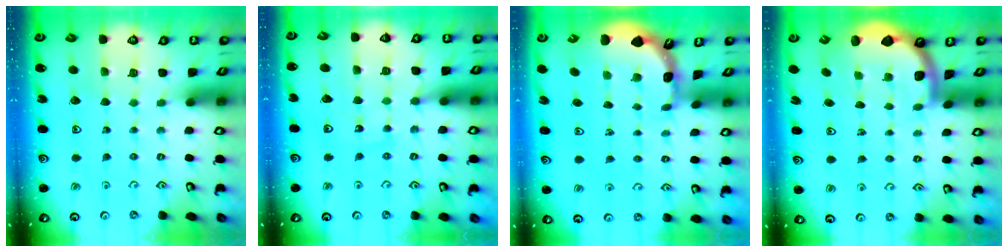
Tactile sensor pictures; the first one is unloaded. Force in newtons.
{"total": 12.2, "press": 11.7, "slide": 3.4}
{"total": 1.6, "press": 1.6, "slide": 0.1}
{"total": 1.9, "press": 1.9, "slide": 0.3}